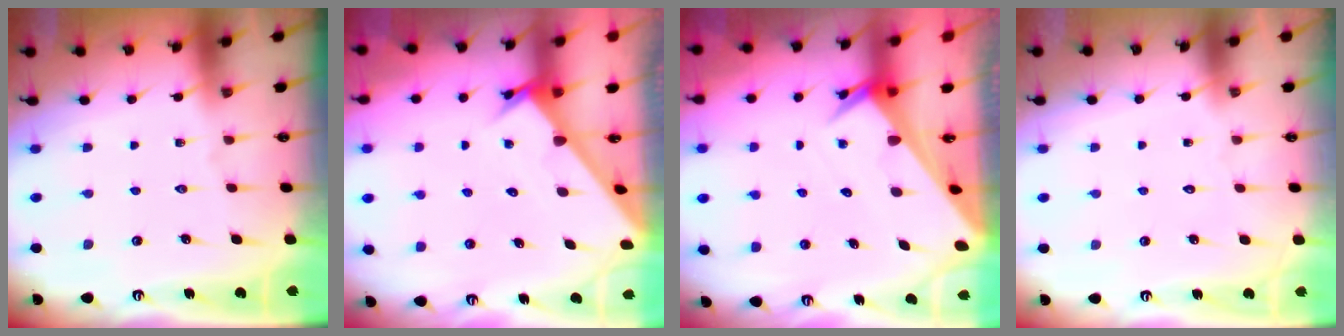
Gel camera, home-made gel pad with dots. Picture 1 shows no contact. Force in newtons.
{"total": 2.9, "press": 2.9, "slide": 0.1}
{"total": 3.8, "press": 3.8, "slide": 0.2}
{"total": 1.5, "press": 1.5, "slide": 0.0}